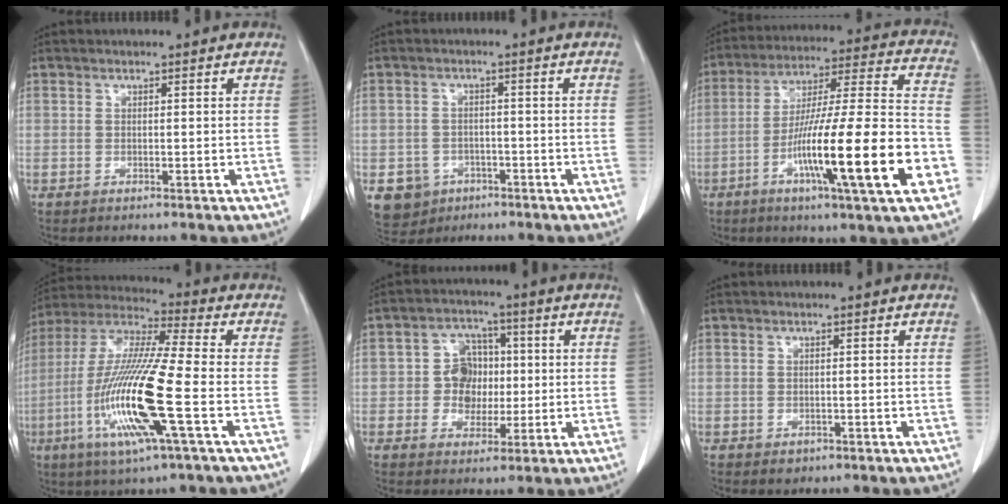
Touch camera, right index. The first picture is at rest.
{"total": 5.8, "force": [-2.8, 5.0, 1.1], "torque": [-0.020, 0.008, -0.035]}
{"total": 22.5, "force": [-8.1, 0.8, 21.0], "torque": [-0.321, -0.015, -0.133]}
{"total": 17.8, "force": [-5.0, 0.5, 17.0], "torque": [-0.357, -0.019, -0.101]}
{"total": 6.6, "force": [-0.1, 5.9, 2.9], "torque": [-0.046, 0.023, 0.001]}
{"total": 1.3, "force": [-0.6, 1.1, 0.3], "torque": [-0.003, 0.002, -0.002]}